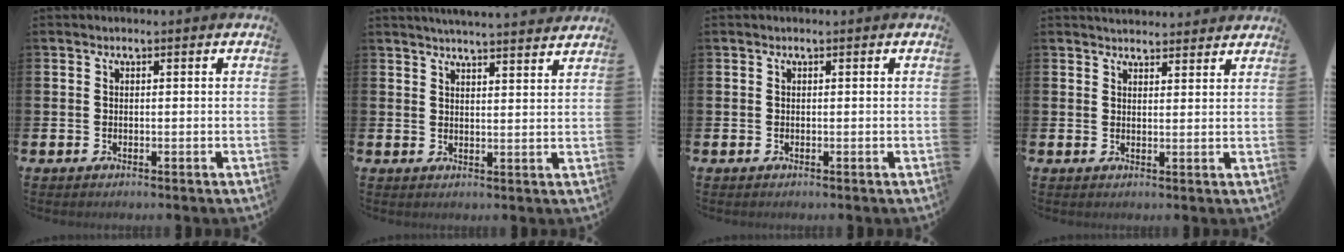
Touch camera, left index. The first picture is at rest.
{"total": 4.4, "force": [4.3, -0.6, 0.4], "torque": [-0.010, -0.026, 0.075]}
{"total": 0.0}
{"total": 3.1, "force": [3.1, 0.5, -0.1], "torque": [0.005, -0.016, 0.054]}